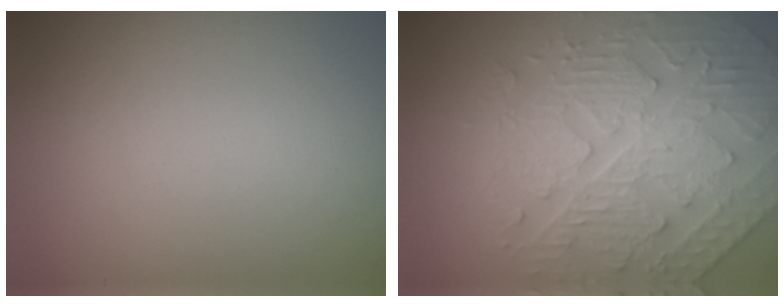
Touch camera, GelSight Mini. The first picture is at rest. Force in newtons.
{"total": 5.0, "press": 4.9, "slide": 0.8}